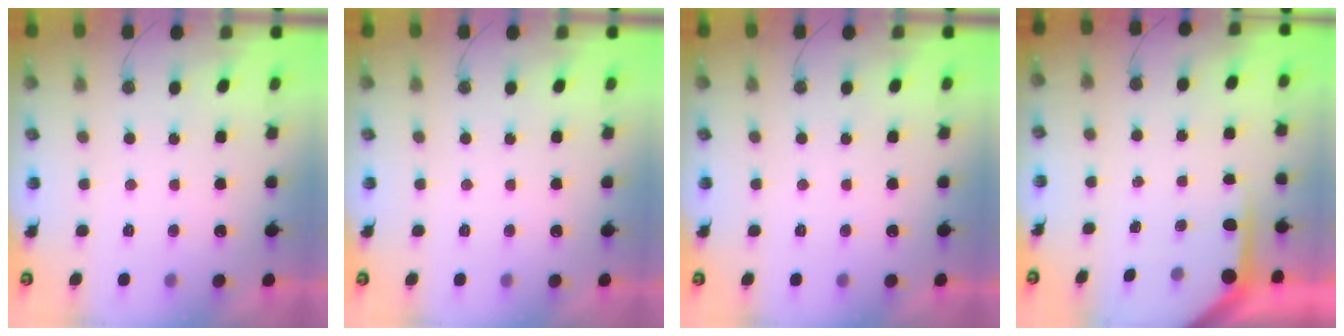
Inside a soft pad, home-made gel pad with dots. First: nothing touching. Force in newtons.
{"total": 0.0}
{"total": 0.0}
{"total": 3.6, "press": 3.6, "slide": 0.4}